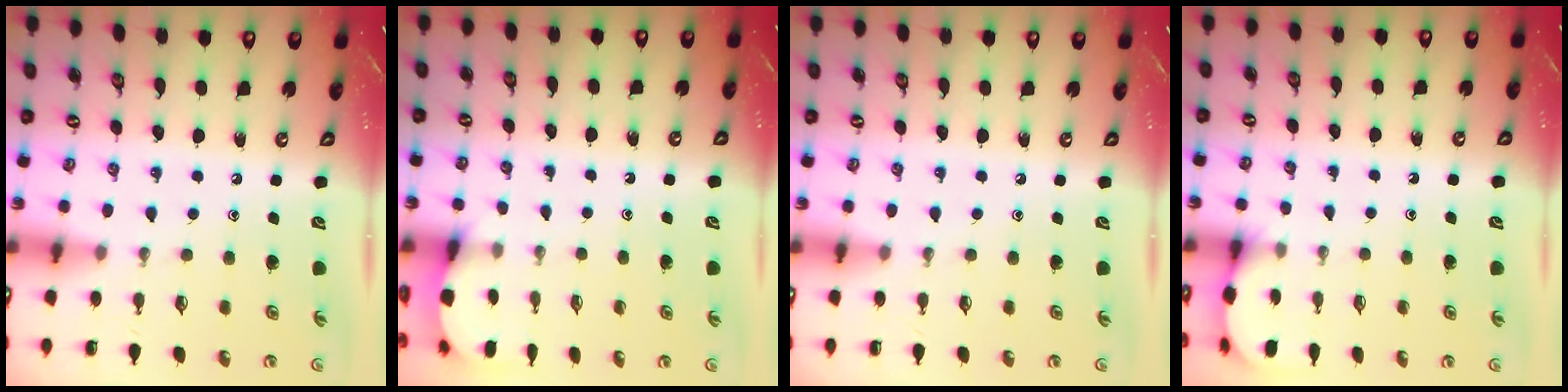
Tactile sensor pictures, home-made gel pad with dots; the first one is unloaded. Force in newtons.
{"total": 2.1, "press": 2.1, "slide": 0.1}
{"total": 0.0}
{"total": 2.9, "press": 2.9, "slide": 0.3}